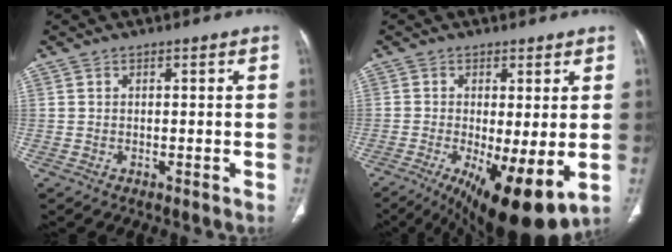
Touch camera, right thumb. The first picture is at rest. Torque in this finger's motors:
{"motor_torque": [2.02, 2.37, 0.33, -0.38, 0.19]}